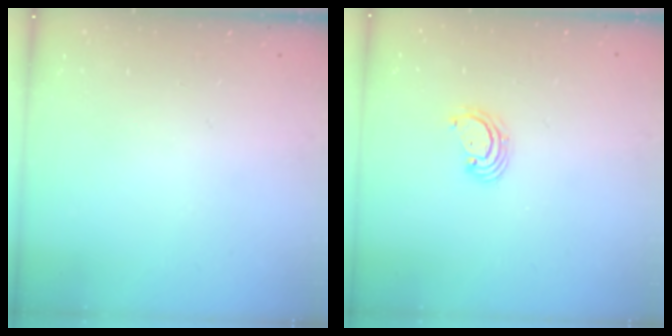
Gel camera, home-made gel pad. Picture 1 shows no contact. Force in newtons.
{"total": 2.4, "press": 2.4, "slide": 0.2}